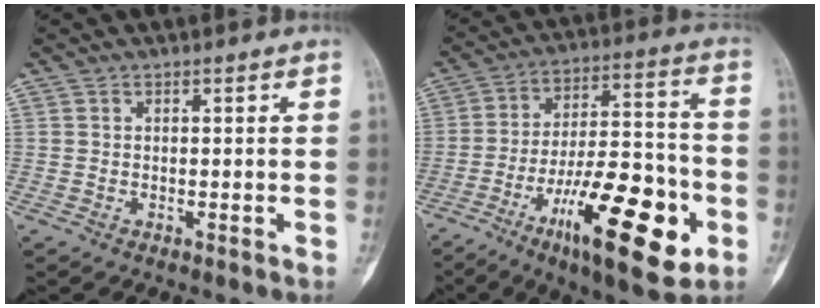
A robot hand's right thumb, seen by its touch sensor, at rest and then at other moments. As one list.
[{"total": 23.5, "force": [-9.5, 7.9, 19.9], "torque": [-0.306, 0.041, -0.147]}]